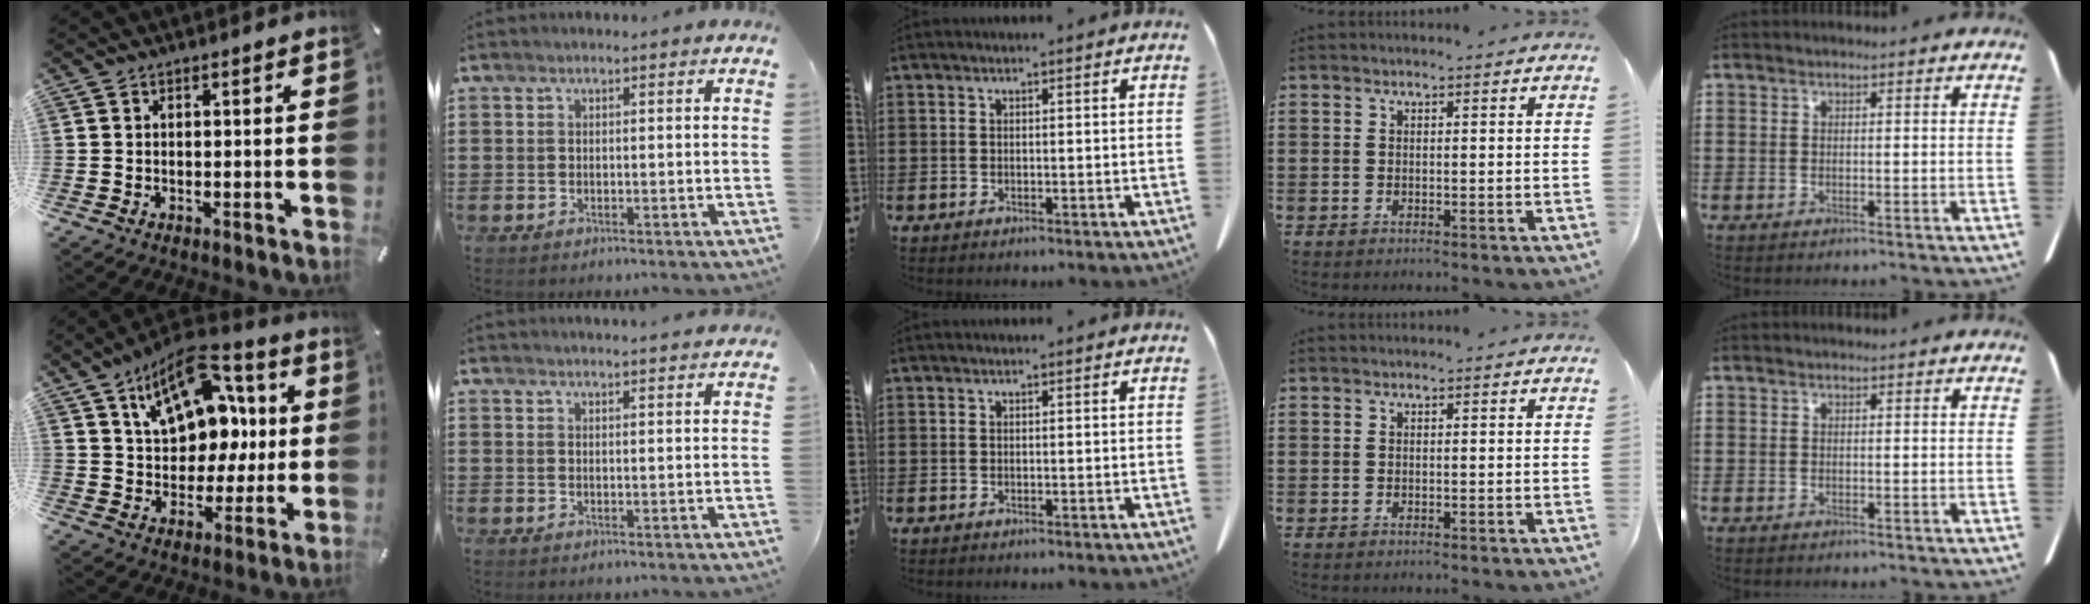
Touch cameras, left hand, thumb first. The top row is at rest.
{"thumb": {"total": 16.8, "force": [7.8, 11.5, 9.4], "torque": [-0.148, -0.042, 0.143]}, "index": {"total": 2.1, "force": [2.0, -0.4, 0.0], "torque": [-0.005, -0.005, 0.039]}}